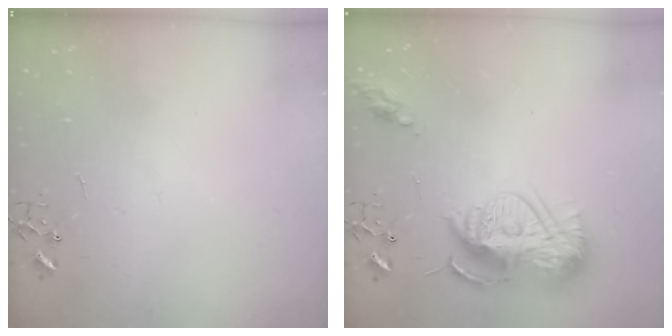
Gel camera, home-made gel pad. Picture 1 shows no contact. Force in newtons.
{"total": 15.8, "press": 15.8, "slide": 1.4}